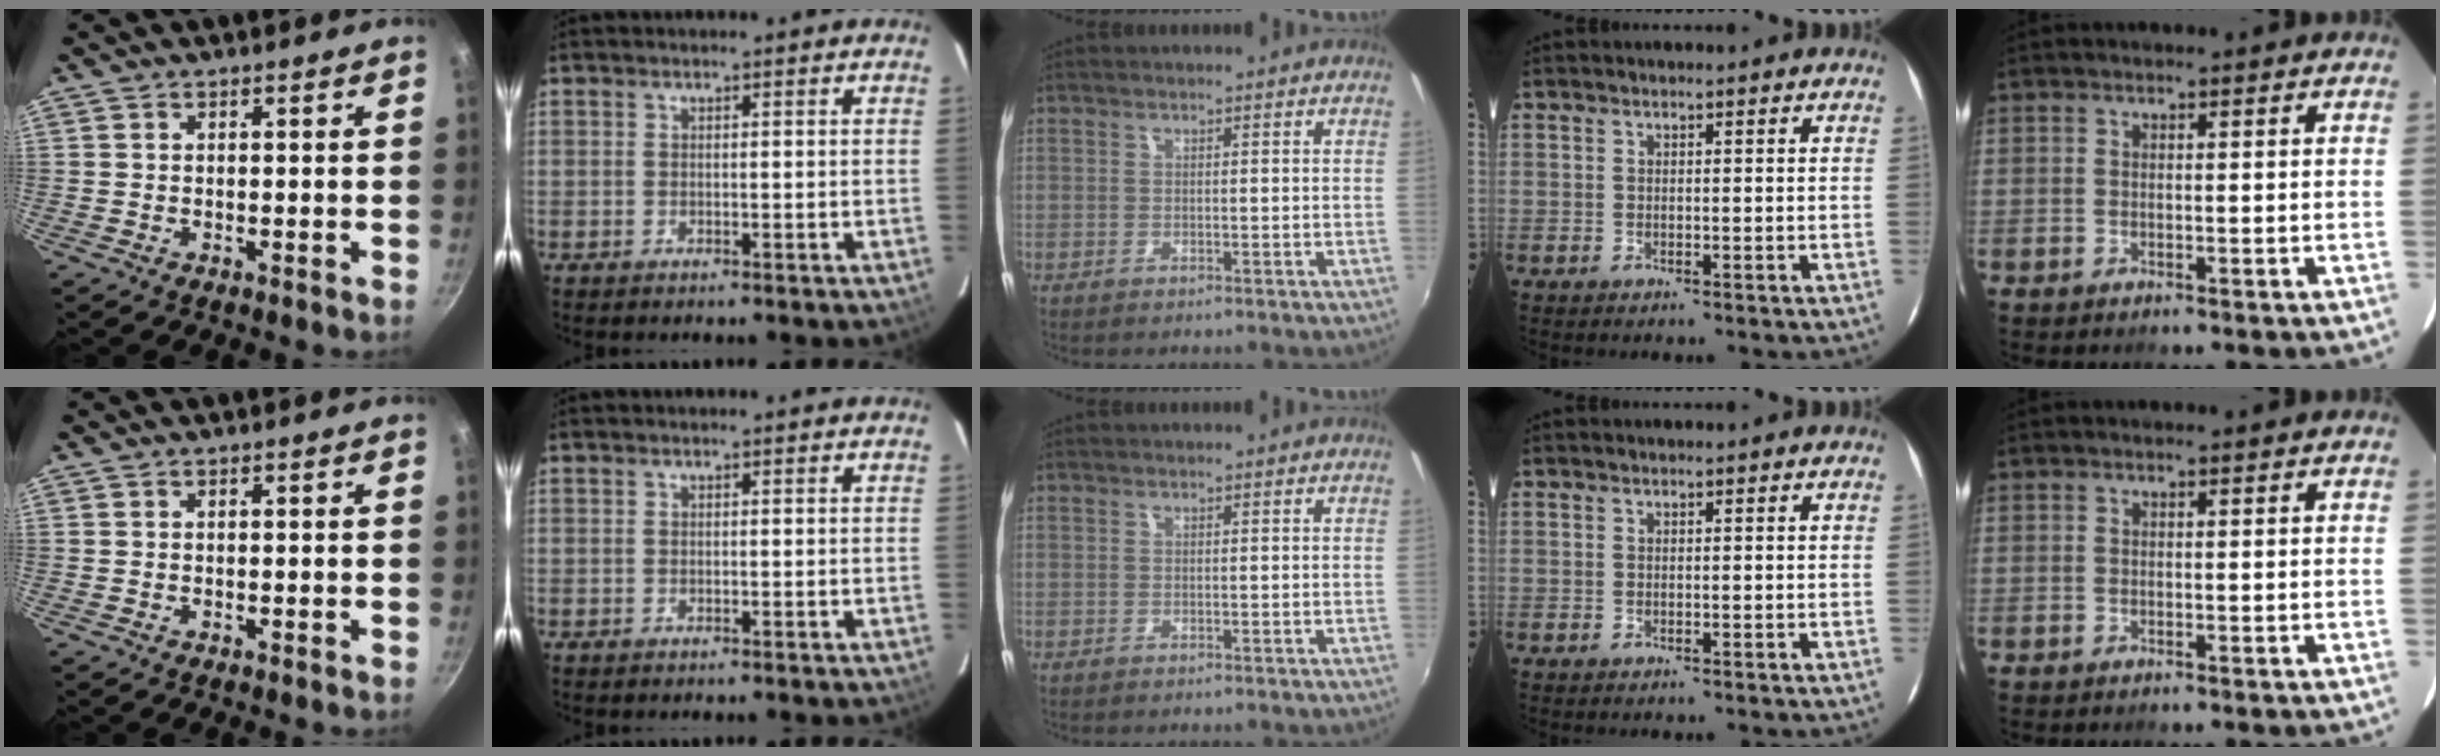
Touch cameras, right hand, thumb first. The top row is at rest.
{}